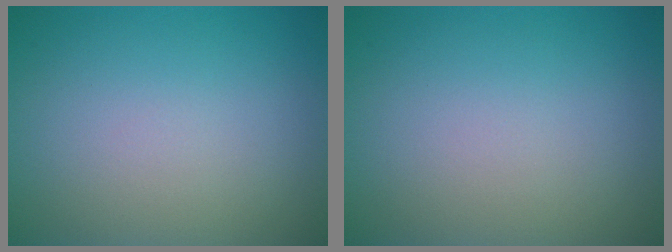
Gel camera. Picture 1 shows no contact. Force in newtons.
{"total": 0.0}